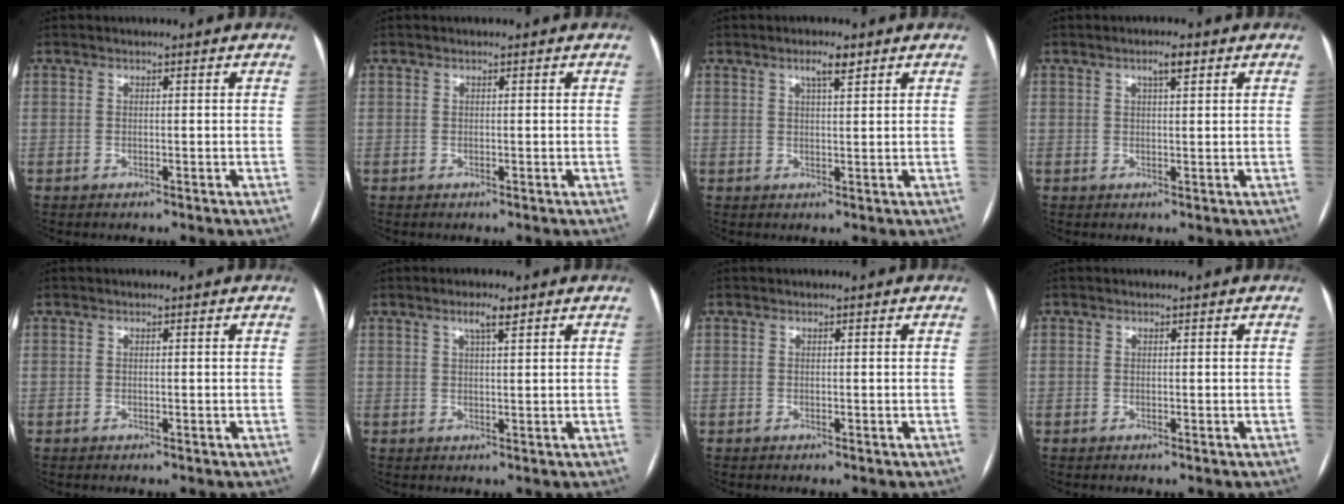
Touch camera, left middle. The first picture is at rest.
{"total": 0.0}
{"total": 2.8, "force": [1.7, 0.4, 2.1], "torque": [-0.038, 0.004, 0.029]}
{"total": 2.4, "force": [1.3, 0.4, 2.0], "torque": [-0.035, 0.007, 0.021]}
{"total": 0.0}
{"total": 2.8, "force": [1.8, 0.3, 2.2], "torque": [-0.042, 0.004, 0.030]}
{"total": 0.0}
{"total": 0.0}